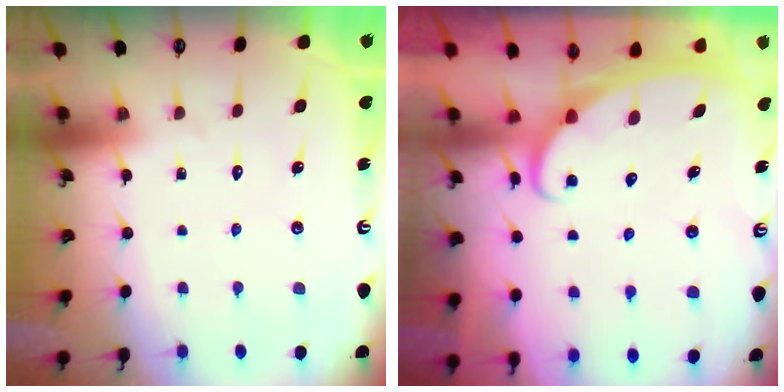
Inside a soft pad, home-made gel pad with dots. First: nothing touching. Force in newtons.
{"total": 2.5, "press": 2.4, "slide": 0.4}